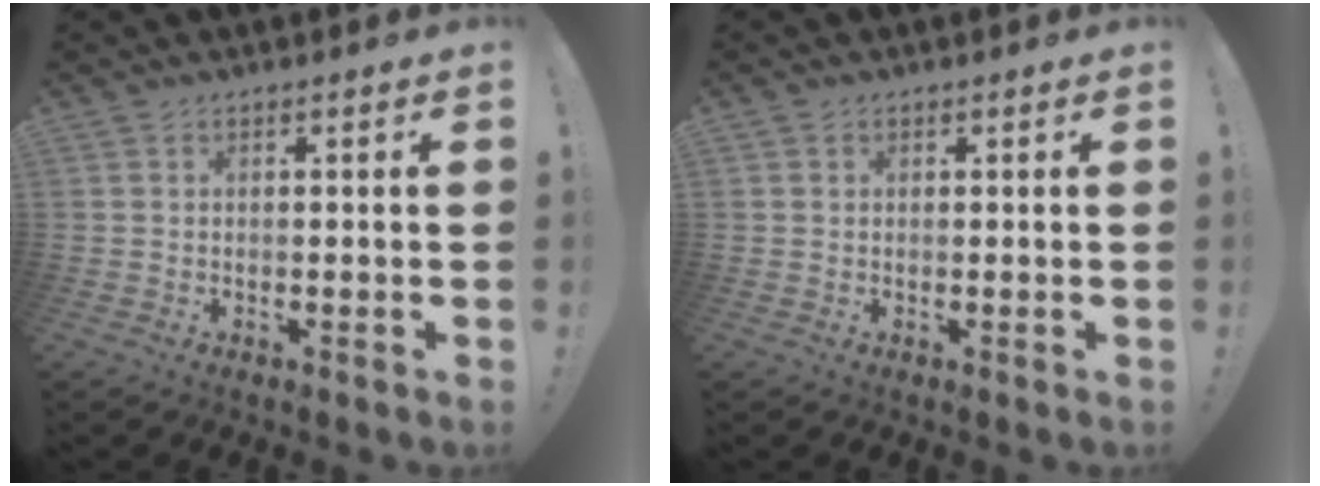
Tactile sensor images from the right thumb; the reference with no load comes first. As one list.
[{"total": 0.6, "force": [0.4, 0.5, -0.1], "torque": [0.009, -0.003, 0.007]}]